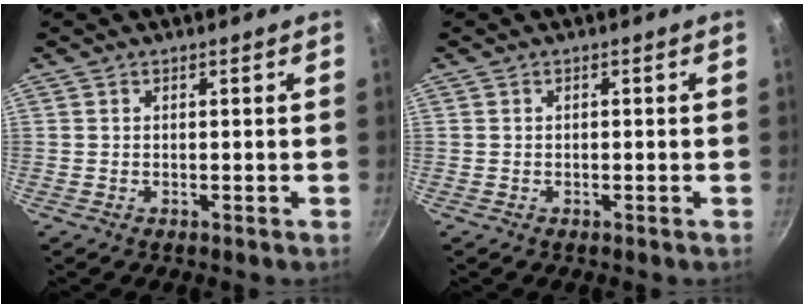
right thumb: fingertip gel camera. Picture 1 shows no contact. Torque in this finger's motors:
{"motor_torque": [-0.08, -0.20, 0.03, -0.30, -0.03]}